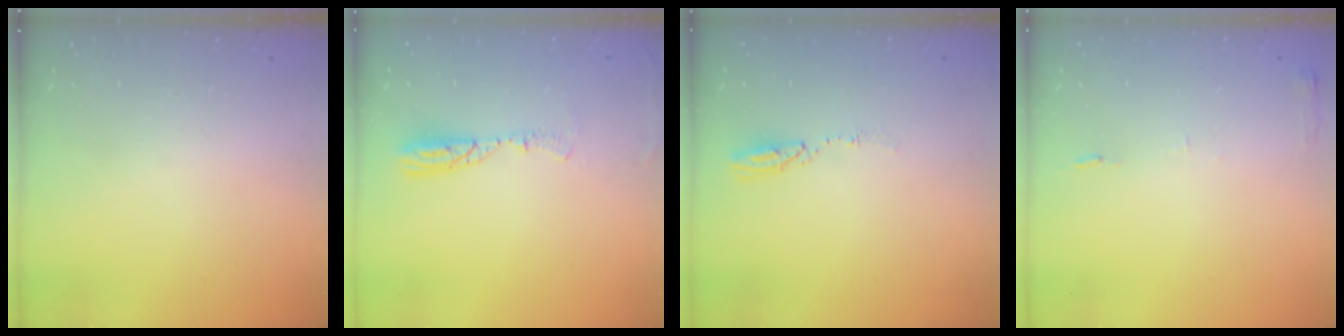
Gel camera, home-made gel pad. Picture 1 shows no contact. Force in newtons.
{"total": 7.4, "press": 7.2, "slide": 1.5}
{"total": 4.0, "press": 4.0, "slide": 0.4}
{"total": 5.3, "press": 5.3, "slide": 0.6}